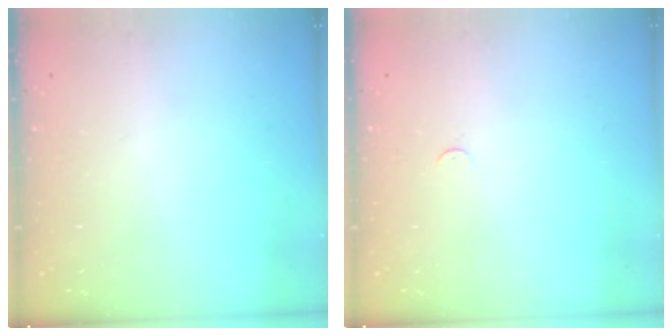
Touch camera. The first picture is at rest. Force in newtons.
{"total": 2.3, "press": 2.3, "slide": 0.3}